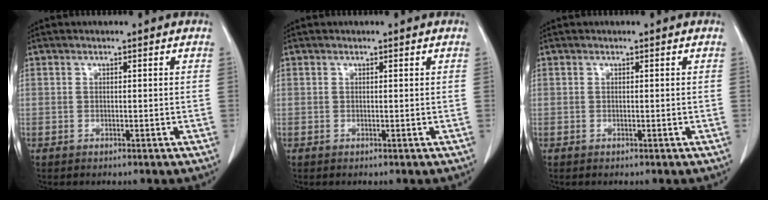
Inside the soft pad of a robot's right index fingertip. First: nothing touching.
{"total": 0.0}
{"total": 0.0}